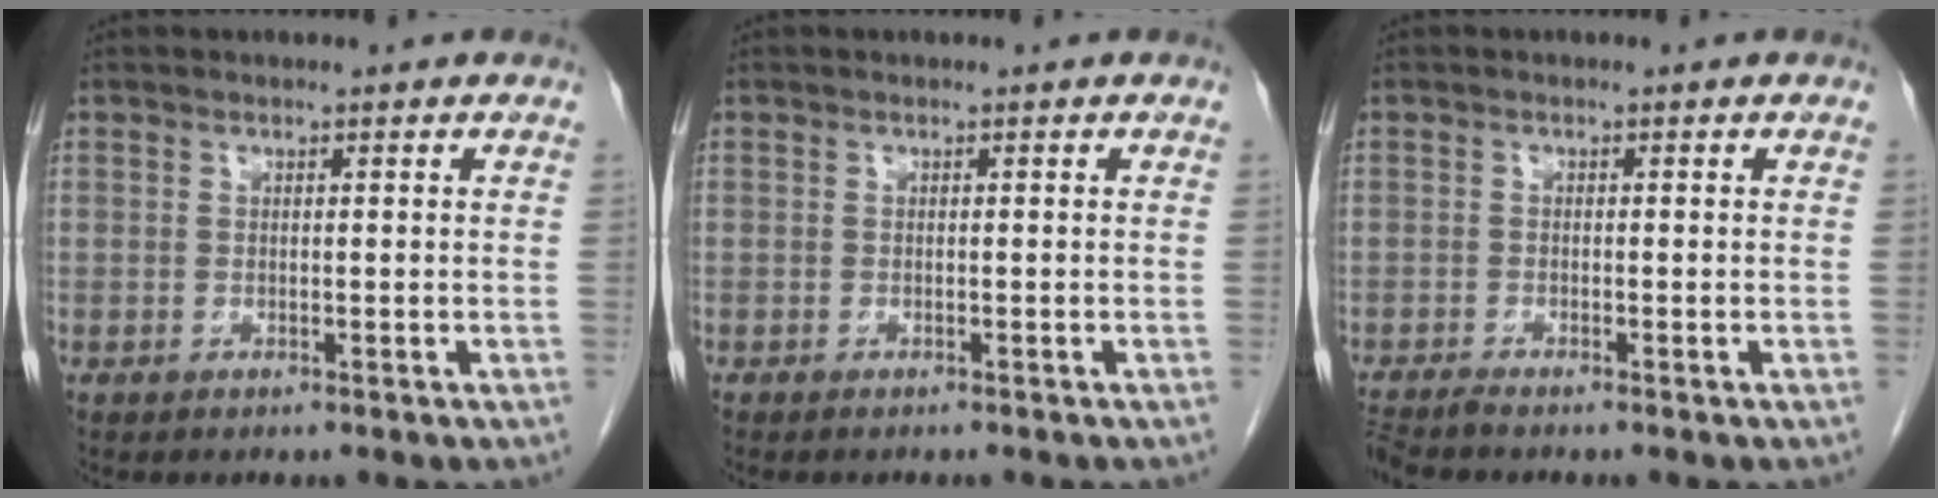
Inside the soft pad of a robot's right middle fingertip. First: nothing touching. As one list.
[{"total": 1.6, "force": [-1.5, 0.2, 0.7], "torque": [-0.012, -0.003, -0.018]}, {"total": 2.2, "force": [-2.0, -0.5, 0.8], "torque": [-0.019, -0.007, -0.041]}]